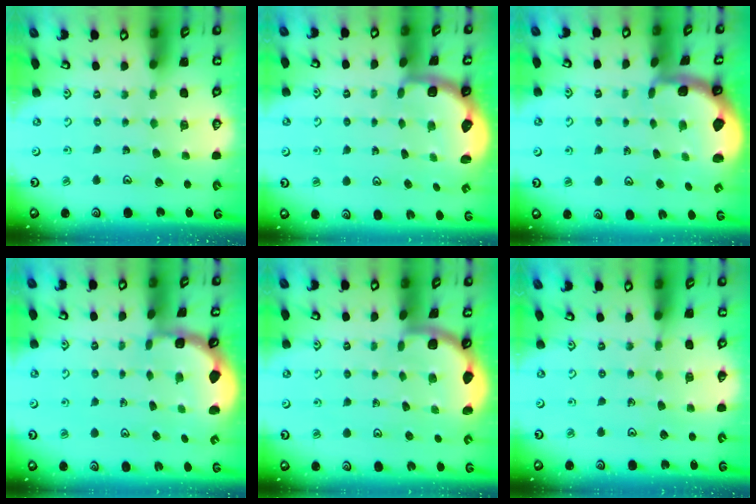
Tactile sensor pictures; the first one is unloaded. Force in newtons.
{"total": 2.9, "press": 1.8, "slide": 2.2}
{"total": 1.0, "press": 0.9, "slide": 0.4}
{"total": 1.3, "press": 1.2, "slide": 0.4}
{"total": 1.8, "press": 1.8, "slide": 0.0}
{"total": 3.8, "press": 3.8, "slide": 0.7}